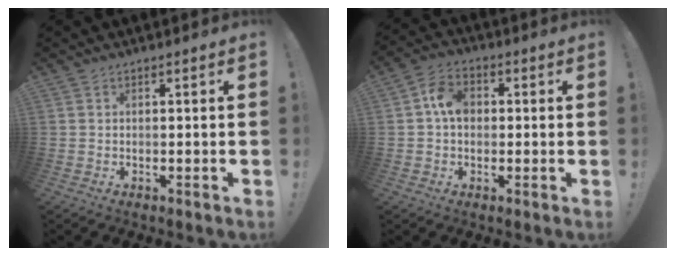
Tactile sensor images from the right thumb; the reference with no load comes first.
{"total": 8.0, "force": [0.7, 5.9, 5.3], "torque": [-0.092, 0.014, 0.015]}